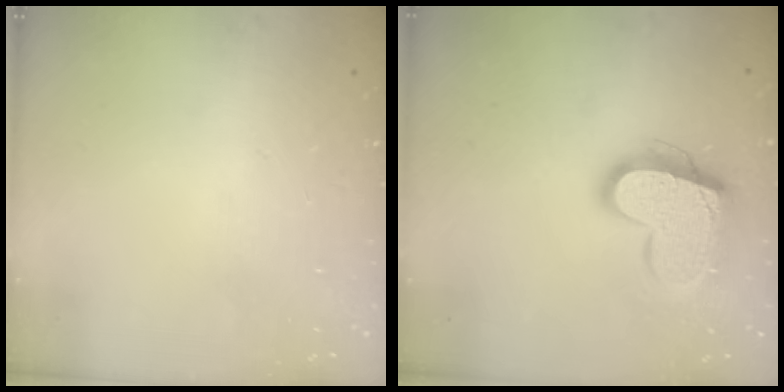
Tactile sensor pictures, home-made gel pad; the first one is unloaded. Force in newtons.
{"total": 15.9, "press": 15.9, "slide": 0.9}